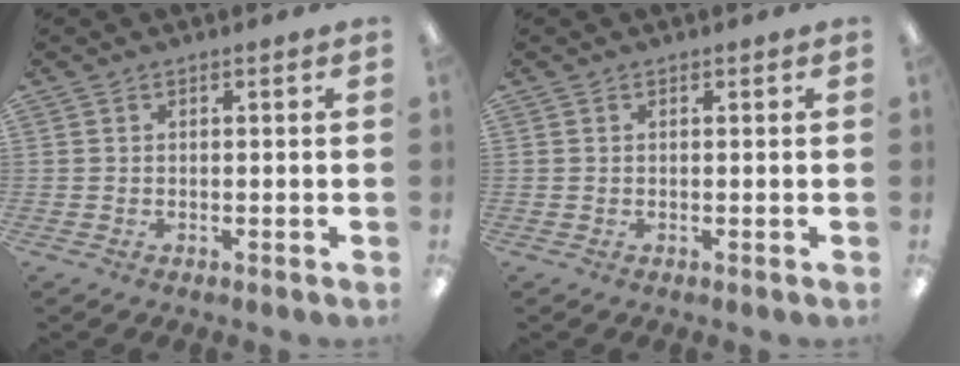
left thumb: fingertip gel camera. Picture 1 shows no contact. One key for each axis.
{"total": 0.0}